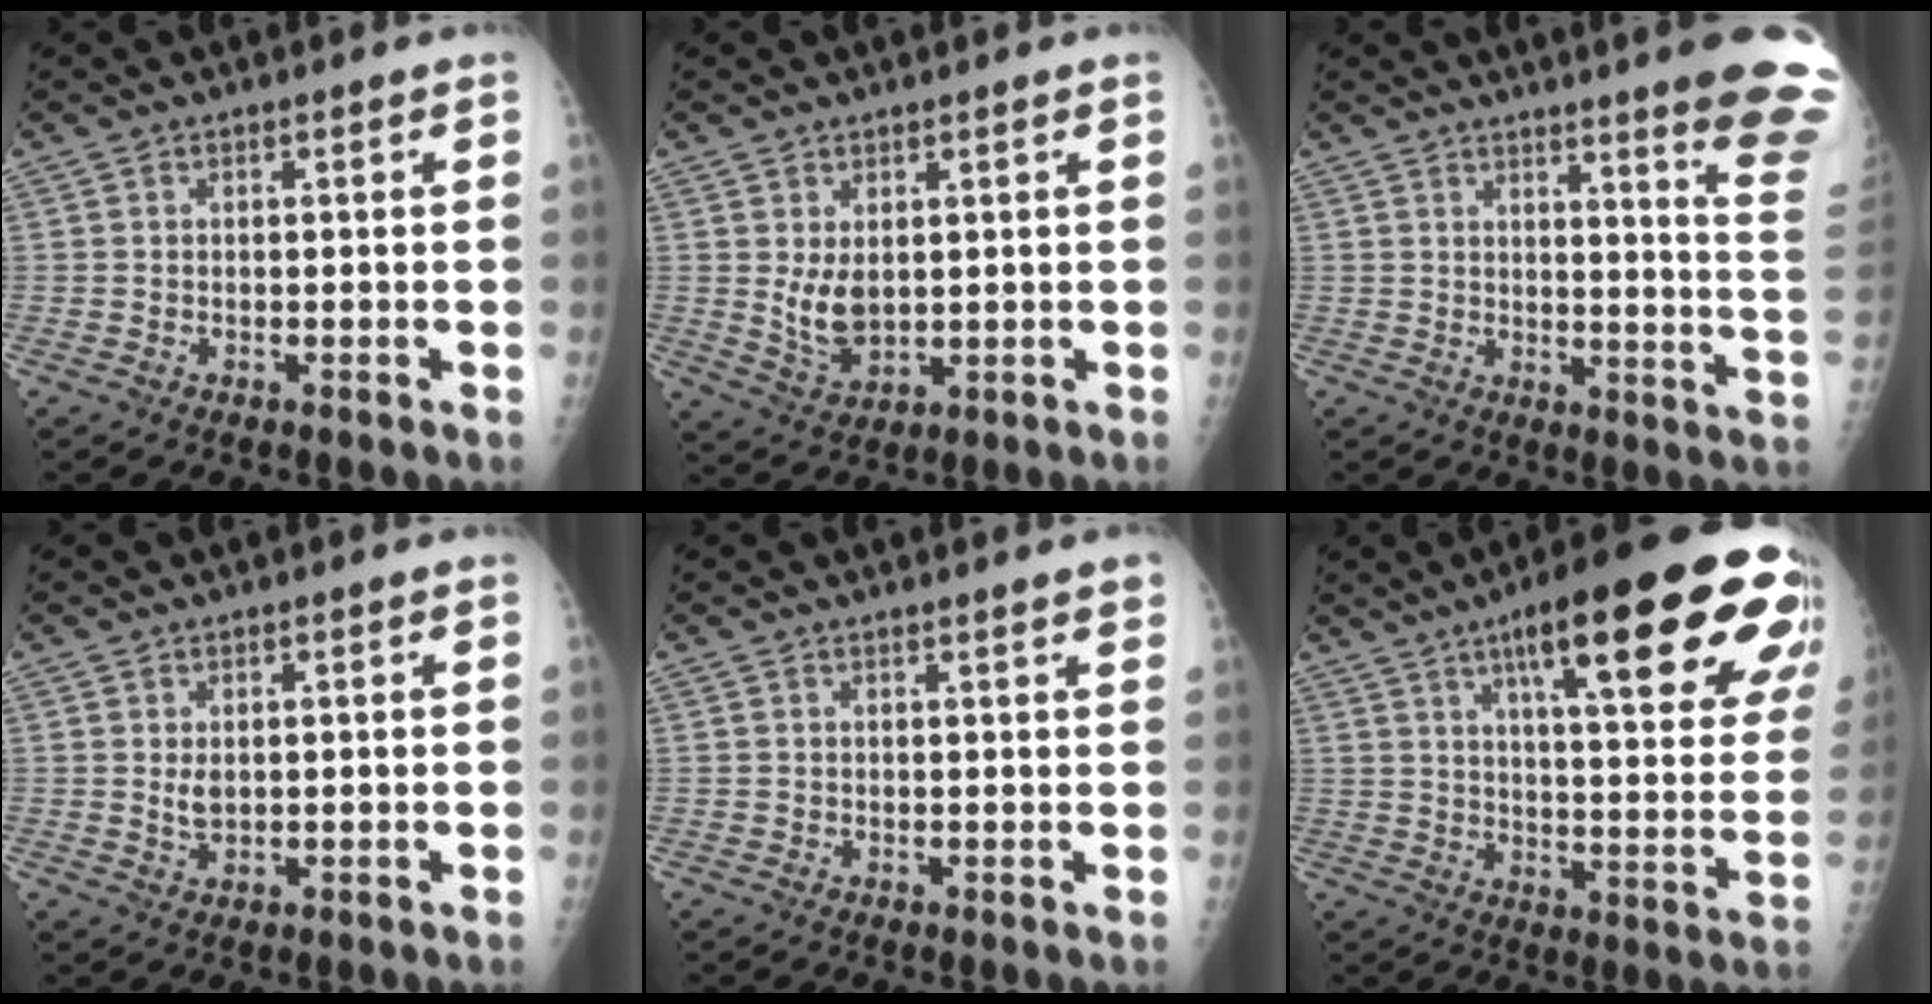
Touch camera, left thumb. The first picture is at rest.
{"total": 5.5, "force": [1.2, 3.2, 4.3], "torque": [-0.065, -0.018, 0.035]}
{"total": 16.5, "force": [12.3, 0.2, 10.9], "torque": [-0.109, -0.101, 0.140]}
{"total": 2.2, "force": [0.6, 1.3, 1.7], "torque": [-0.026, -0.007, 0.016]}
{"total": 2.2, "force": [1.8, 0.0, 1.4], "torque": [-0.012, -0.004, 0.021]}
{"total": 28.4, "force": [15.0, 6.6, 23.2], "torque": [-0.274, -0.028, 0.211]}